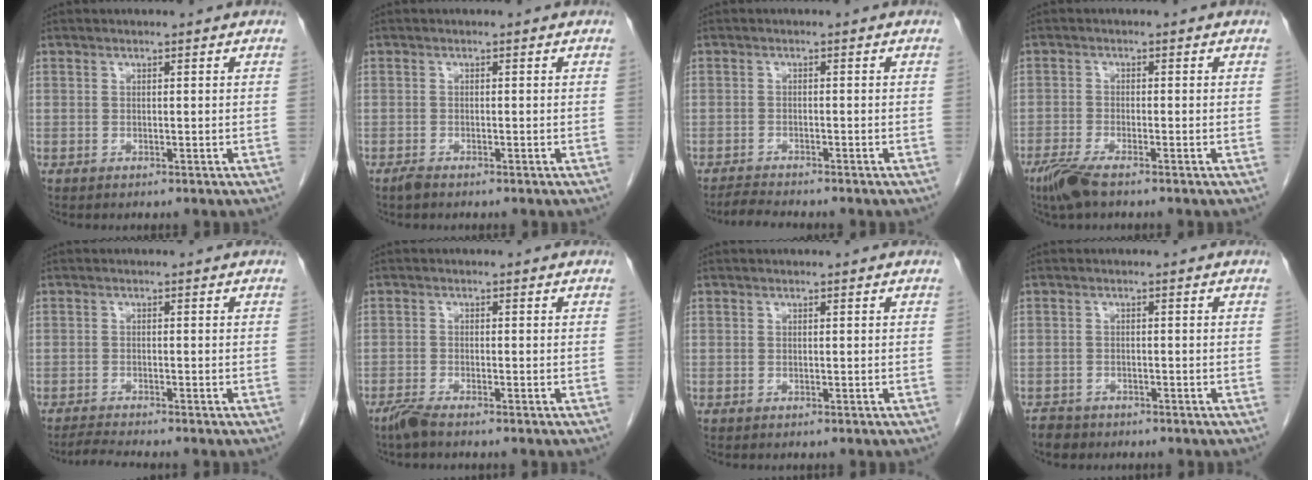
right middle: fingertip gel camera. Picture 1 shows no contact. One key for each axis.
{"total": 1.1, "fx": -0.9, "fy": 0.2, "fz": 0.5, "tx": -0.018, "ty": -0.002, "tz": -0.018}
{"total": 2.9, "fx": -2.8, "fy": -0.3, "fz": 0.8, "tx": -0.021, "ty": -0.016, "tz": -0.048}
{"total": 4.3, "fx": -3.1, "fy": 0.5, "fz": 2.9, "tx": -0.065, "ty": -0.011, "tz": -0.063}
{"total": 2.5, "fx": -2.3, "fy": -1.0, "fz": 0.5, "tx": -0.022, "ty": -0.017, "tz": -0.046}
{"total": 2.4, "fx": -2.0, "fy": 0.1, "fz": 1.3, "tx": -0.036, "ty": -0.006, "tz": -0.042}
{"total": 0.0}
{"total": 2.6, "fx": -2.1, "fy": 1.4, "fz": 0.3, "tx": -0.013, "ty": 0.002, "tz": -0.034}